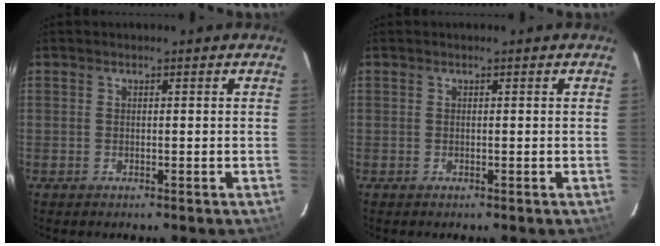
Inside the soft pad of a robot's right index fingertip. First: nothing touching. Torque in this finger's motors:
{"motor_torque": [0.00, 0.00, 0.01, 0.01]}